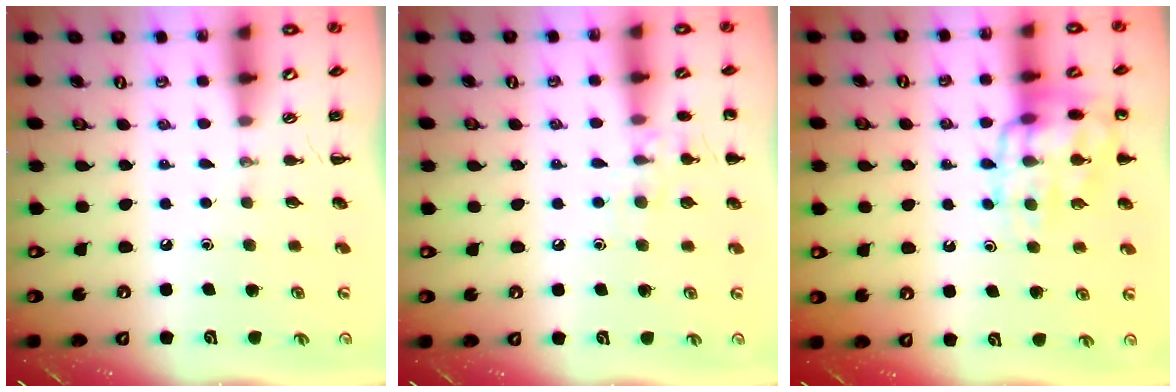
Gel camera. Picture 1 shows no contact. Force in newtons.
{"total": 9.2, "press": 8.9, "slide": 2.0}
{"total": 14.7, "press": 14.6, "slide": 1.6}